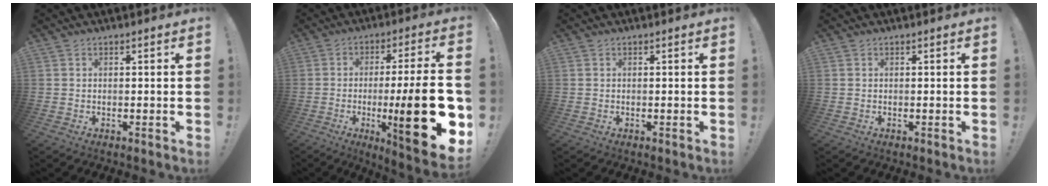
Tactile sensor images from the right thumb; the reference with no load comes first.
{"total": 23.1, "force": [-5.1, 4.2, 22.2], "torque": [-0.338, 0.009, -0.068]}
{"total": 0.0}
{"total": 0.0}